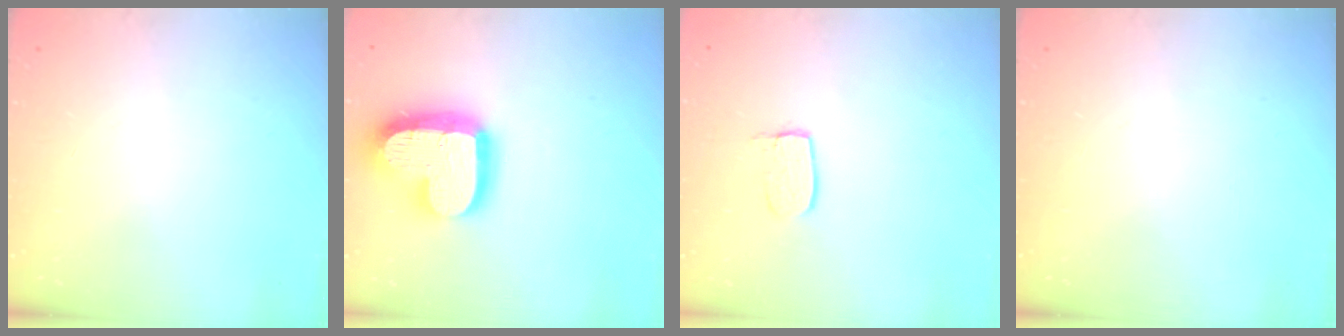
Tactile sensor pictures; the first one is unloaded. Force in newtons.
{"total": 19.6, "press": 19.6, "slide": 1.5}
{"total": 5.6, "press": 5.6, "slide": 0.4}
{"total": 0.0}